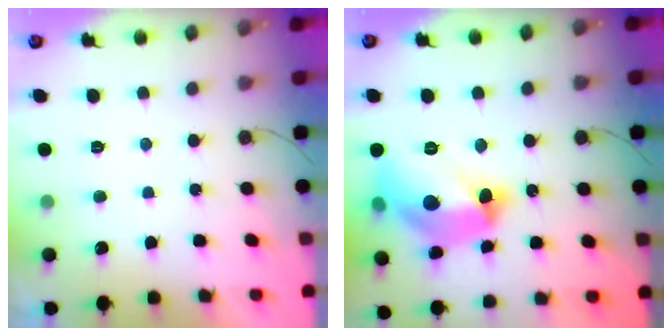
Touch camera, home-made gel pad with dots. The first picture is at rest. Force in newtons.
{"total": 18.6, "press": 18.6, "slide": 1.2}